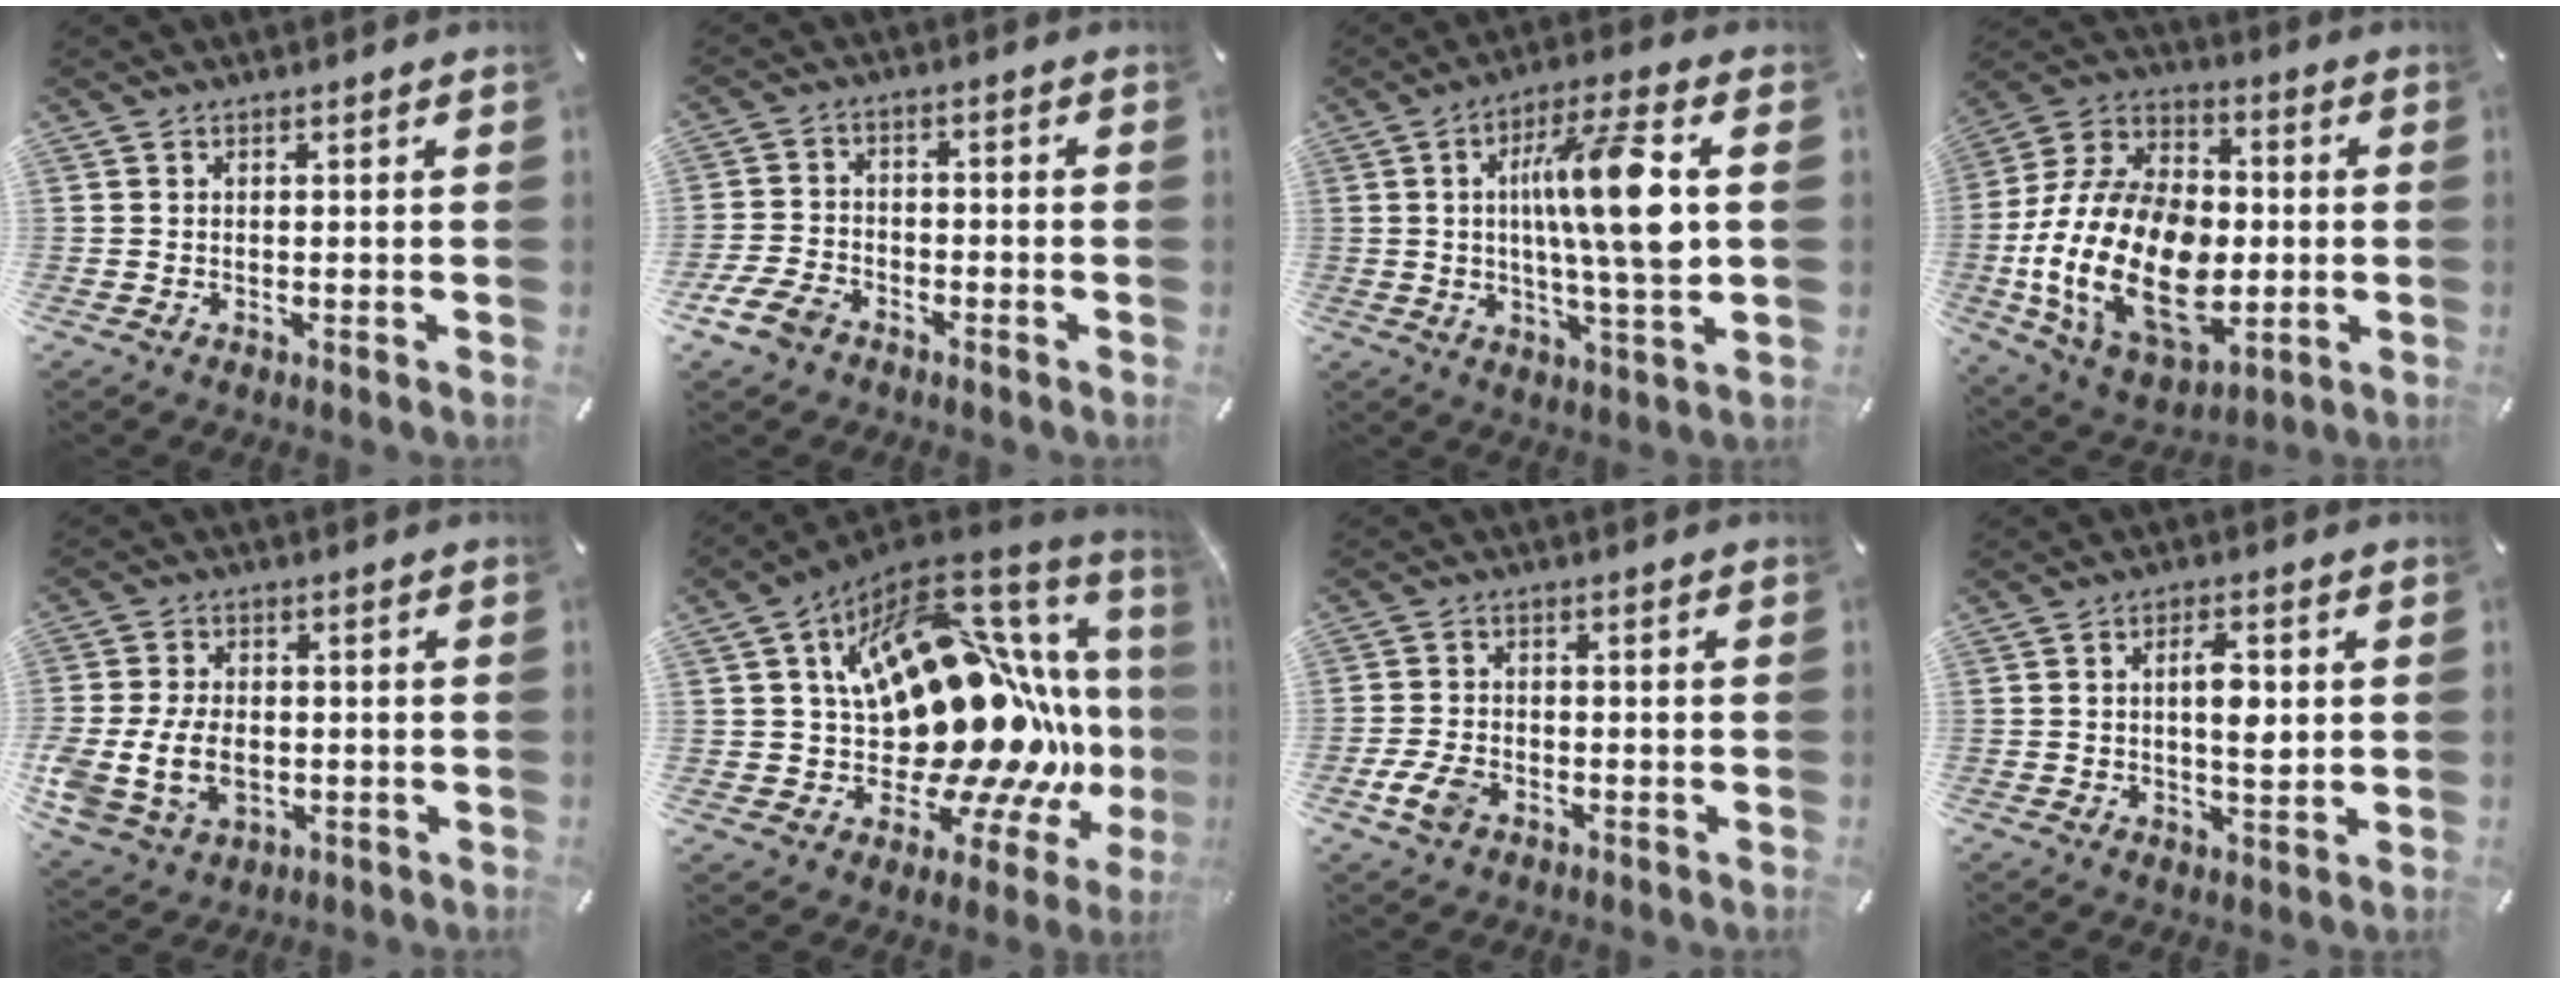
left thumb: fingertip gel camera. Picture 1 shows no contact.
{"total": 7.6, "force": [-4.8, 4.9, 3.1], "torque": [-0.067, 0.026, -0.092]}
{"total": 15.8, "force": [2.3, 2.6, 15.4], "torque": [-0.278, -0.005, 0.030]}
{"total": 24.9, "force": [-4.4, 16.6, 18.1], "torque": [-0.391, 0.001, -0.071]}
{"total": 10.9, "force": [-1.8, 8.2, 6.9], "torque": [-0.157, 0.005, -0.027]}
{"total": 29.2, "force": [3.1, 17.0, 23.5], "torque": [-0.287, -0.120, 0.112]}
{"total": 5.5, "force": [-2.7, 3.6, 3.3], "torque": [-0.082, 0.008, -0.053]}
{"total": 6.4, "force": [0.8, 2.7, 5.7], "torque": [-0.095, -0.001, 0.012]}